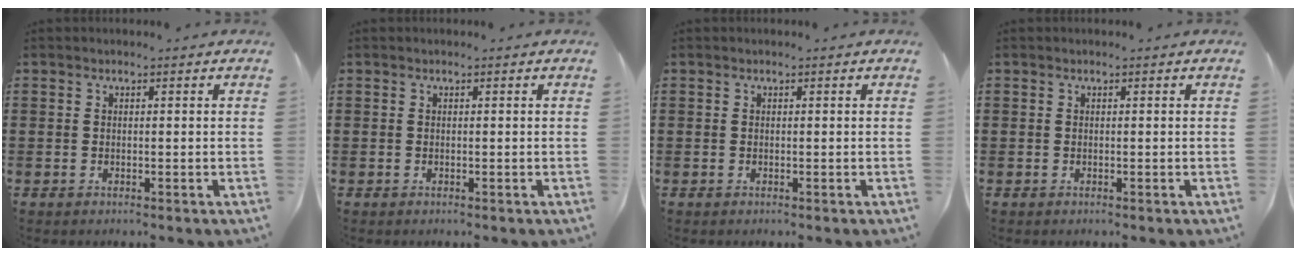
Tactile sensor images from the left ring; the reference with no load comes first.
{"total": 0.0}
{"total": 0.0}
{"total": 0.0}